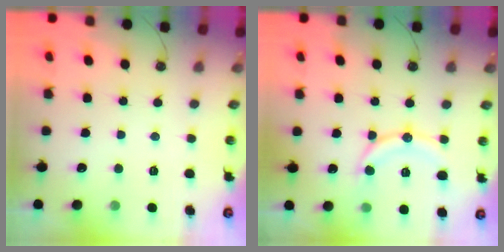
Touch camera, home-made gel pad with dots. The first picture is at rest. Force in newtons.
{"total": 12.6, "press": 12.5, "slide": 1.4}